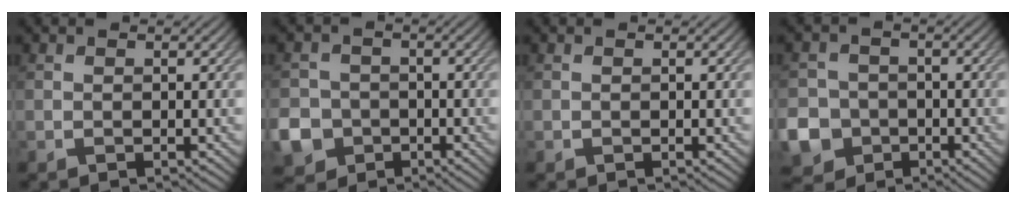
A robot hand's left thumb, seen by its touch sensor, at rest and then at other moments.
{"total": 8.2, "force": [-3.3, 7.2, 2.2], "torque": [-0.075, -0.034, -0.082]}
{"total": 0.0}
{"total": 10.0, "force": [-4.1, 8.8, 2.6], "torque": [-0.090, -0.045, -0.092]}